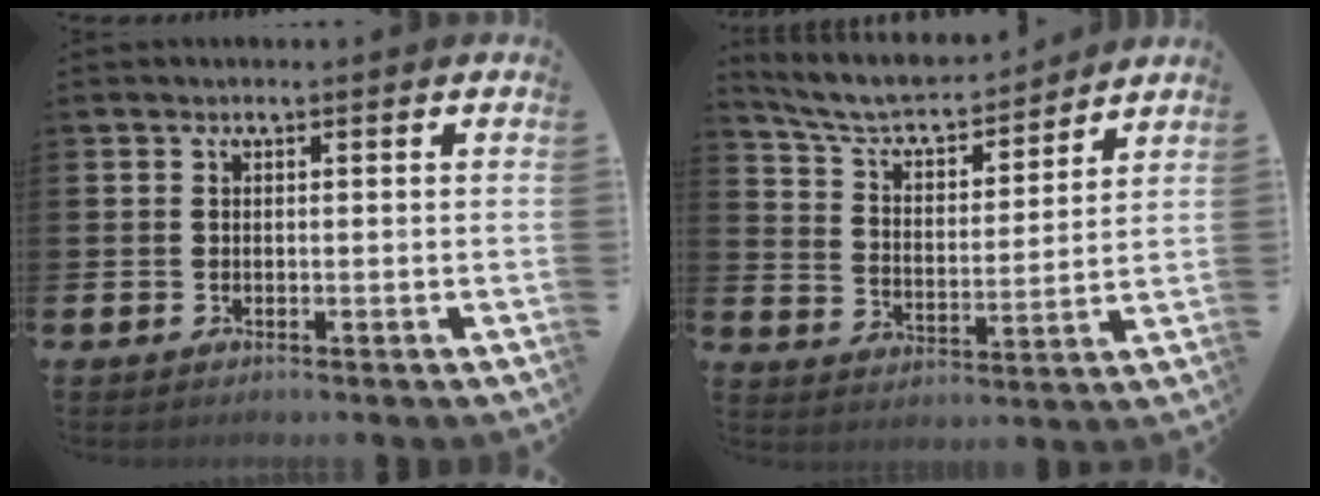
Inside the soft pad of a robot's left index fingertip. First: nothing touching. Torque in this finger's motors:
{"motor_torque": [0.00, -0.38, 0.44, 0.11]}